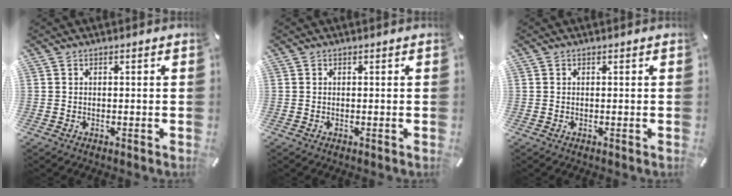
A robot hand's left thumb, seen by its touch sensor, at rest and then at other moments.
{"total": 0.0}
{"total": 0.0}